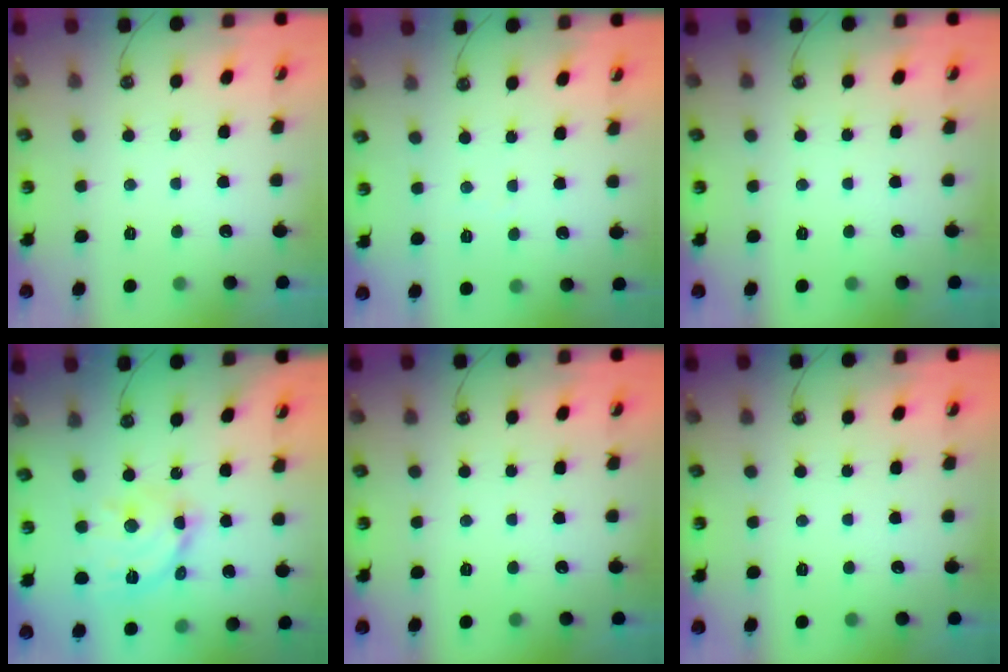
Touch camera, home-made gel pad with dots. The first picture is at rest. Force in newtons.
{"total": 2.6, "press": 2.6, "slide": 0.4}
{"total": 0.0}
{"total": 12.9, "press": 12.9, "slide": 1.2}
{"total": 0.0}
{"total": 0.0}